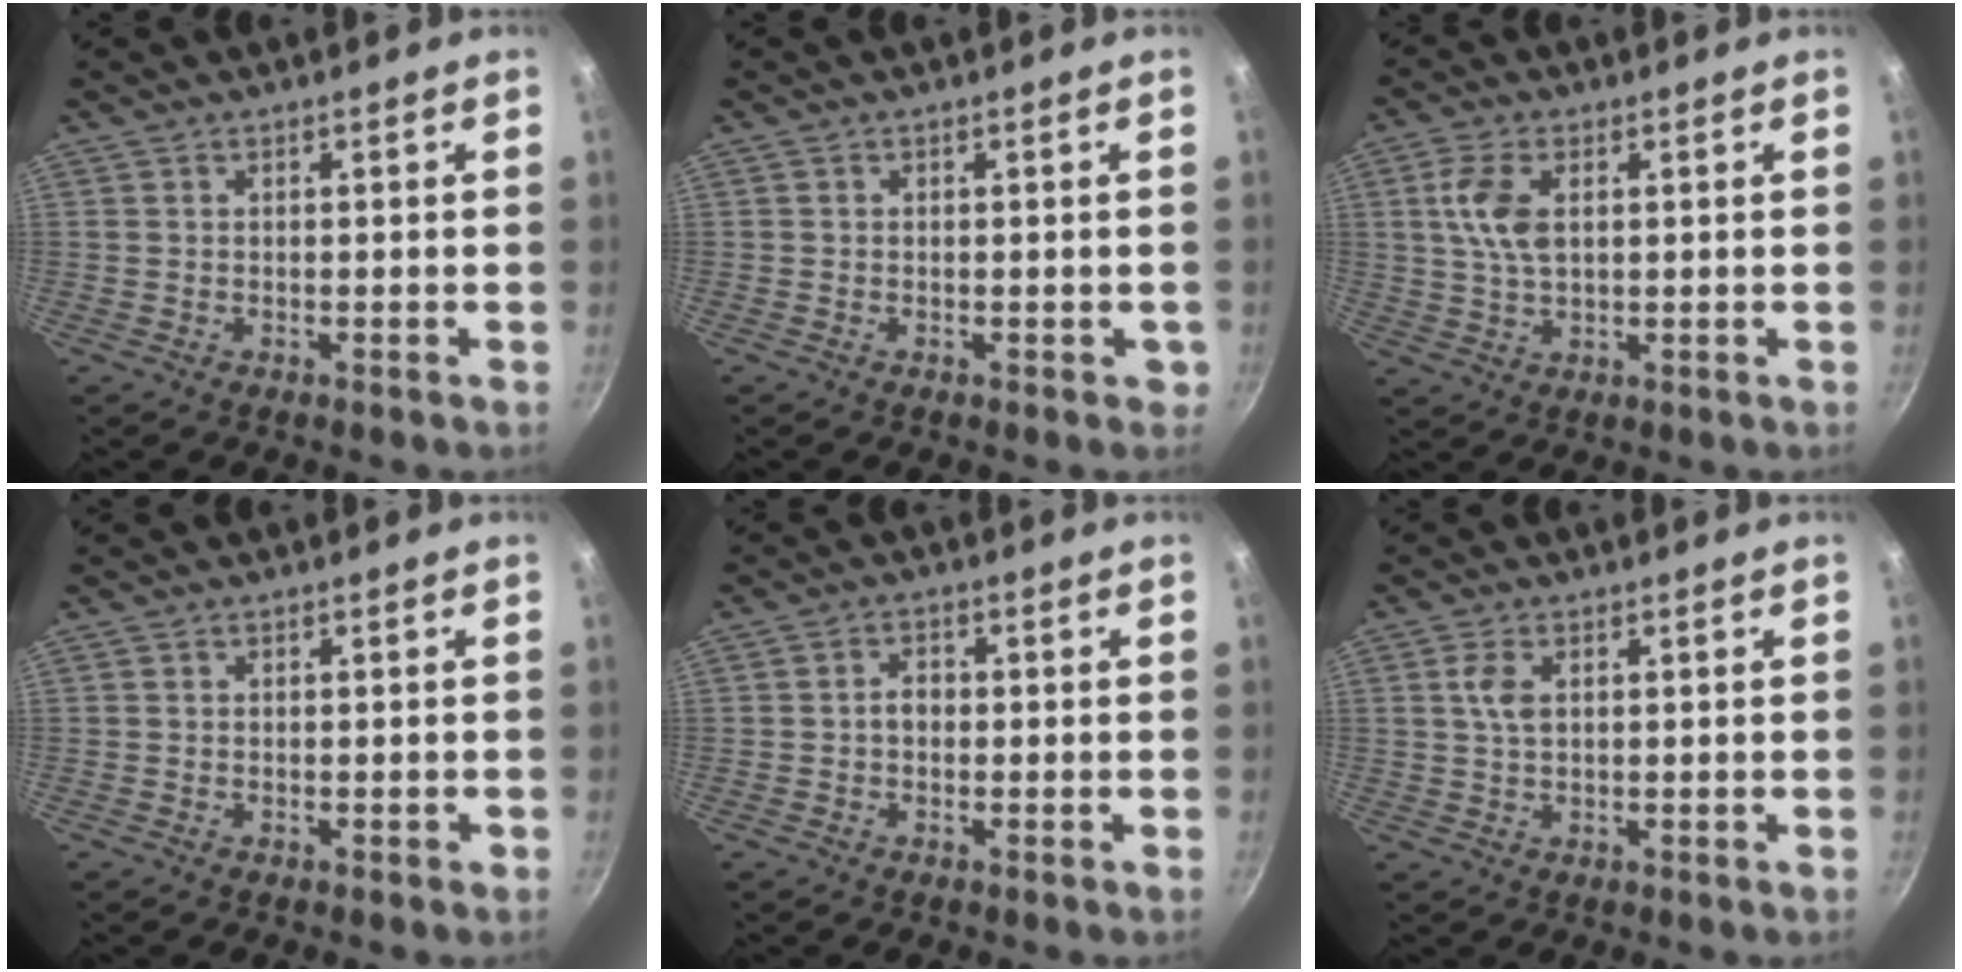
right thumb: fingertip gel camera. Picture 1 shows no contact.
{"total": 1.5, "force": [-0.1, 1.2, 0.9], "torque": [-0.002, 0.002, -0.001]}
{"total": 7.6, "force": [1.8, 4.2, 6.1], "torque": [-0.118, 0.002, 0.033]}
{"total": 0.5, "force": [-0.1, 0.4, 0.3], "torque": [0.000, 0.003, -0.003]}
{"total": 2.5, "force": [-0.2, 1.9, 1.7], "torque": [-0.017, 0.012, -0.006]}
{"total": 3.7, "force": [0.9, 2.1, 2.9], "torque": [-0.056, 0.001, 0.016]}